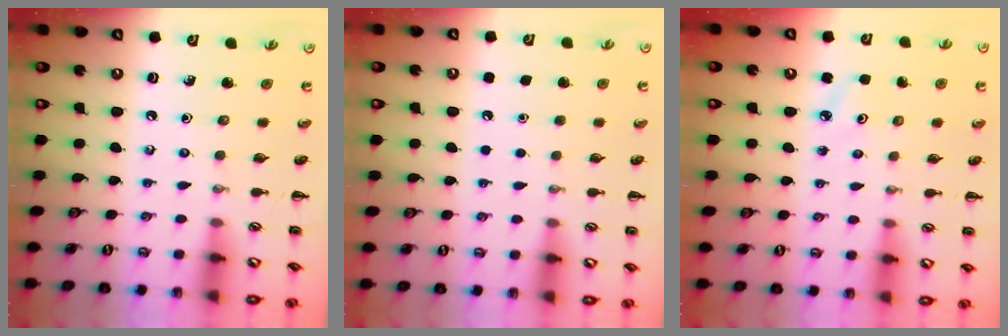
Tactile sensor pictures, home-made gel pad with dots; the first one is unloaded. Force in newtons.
{"total": 1.6, "press": 1.6, "slide": 0.1}
{"total": 3.1, "press": 2.9, "slide": 0.9}